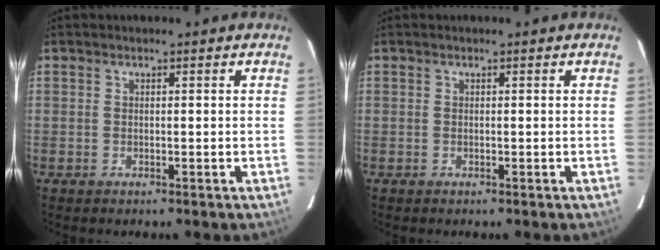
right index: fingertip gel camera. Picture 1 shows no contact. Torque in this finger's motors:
{"motor_torque": [-0.27, 0.27, 0.00, 0.00]}